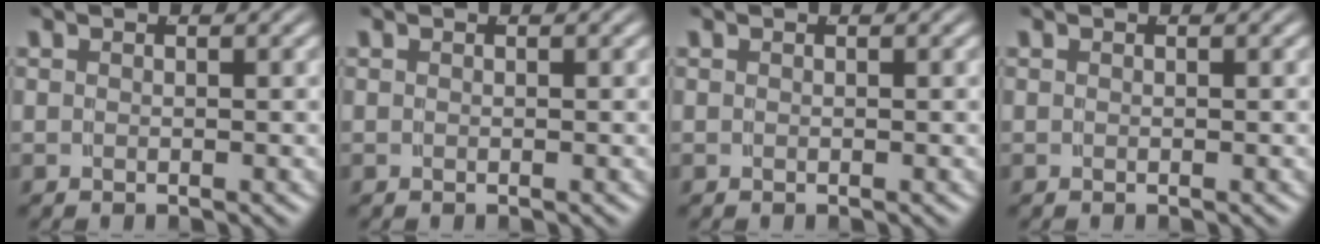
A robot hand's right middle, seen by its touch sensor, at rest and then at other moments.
{"total": 0.0}
{"total": 0.0}
{"total": 0.0}